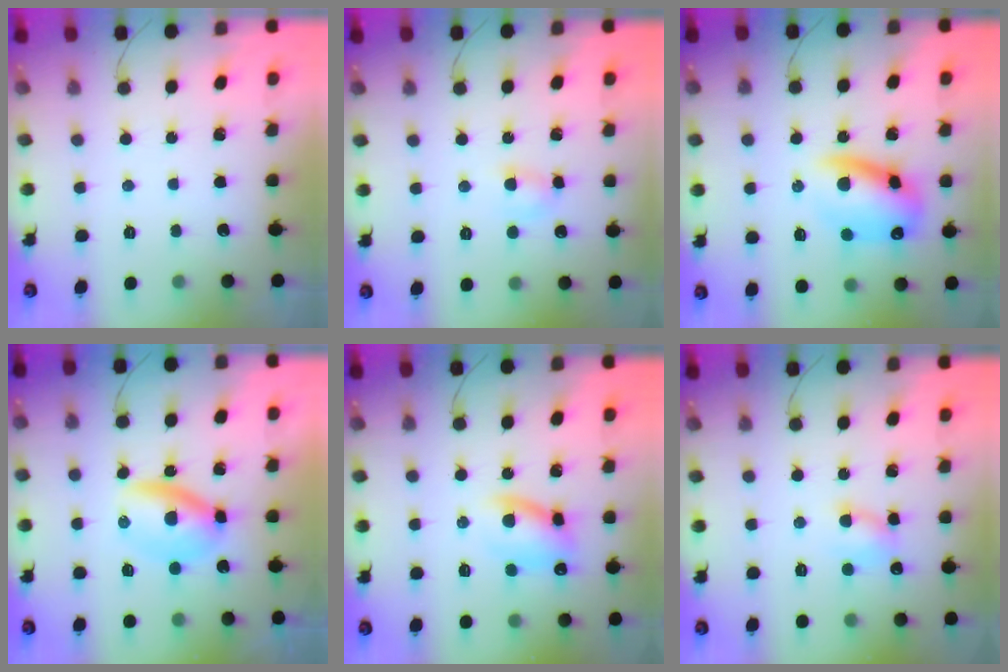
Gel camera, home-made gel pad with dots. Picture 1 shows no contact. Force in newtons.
{"total": 3.8, "press": 3.5, "slide": 1.3}
{"total": 13.8, "press": 13.5, "slide": 2.9}
{"total": 6.5, "press": 6.4, "slide": 0.9}
{"total": 10.2, "press": 10.0, "slide": 1.9}
{"total": 5.4, "press": 5.3, "slide": 0.9}